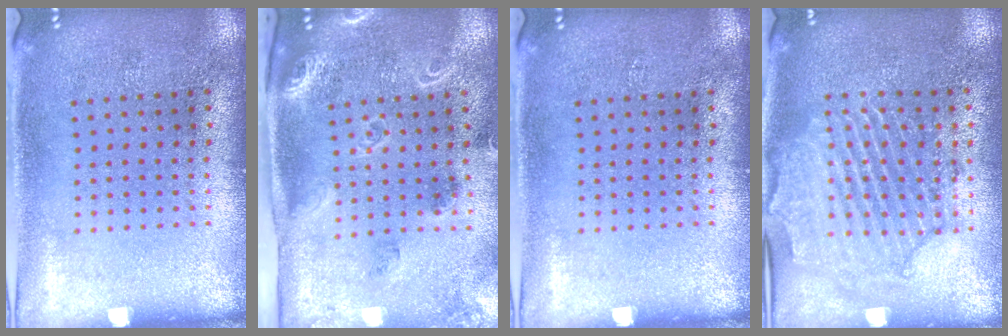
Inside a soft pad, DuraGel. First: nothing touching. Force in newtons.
{"total": 1.7, "press": 1.7, "slide": 0.3}
{"total": 0.0}
{"total": 2.1, "press": 2.0, "slide": 0.6}